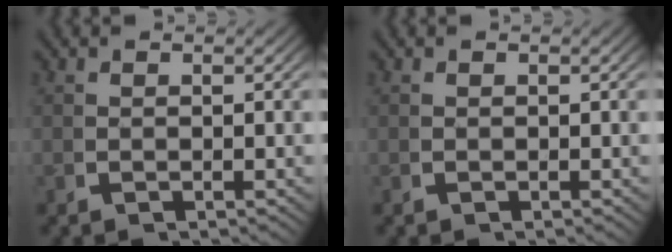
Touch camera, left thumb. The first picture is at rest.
{"total": 0.0}